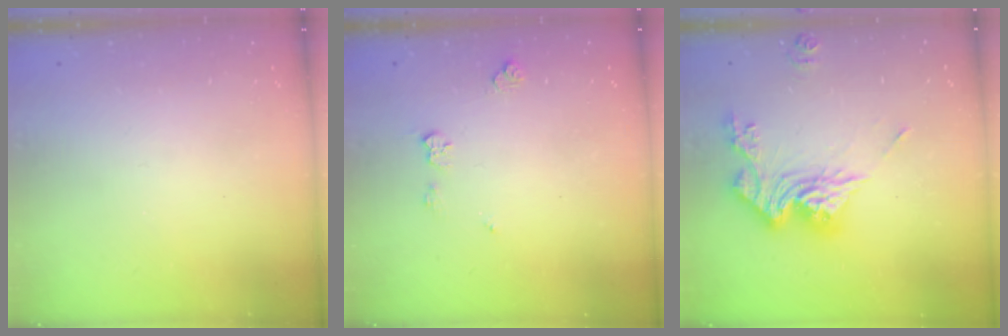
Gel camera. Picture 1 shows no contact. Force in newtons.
{"total": 5.9, "press": 5.9, "slide": 0.8}
{"total": 16.4, "press": 16.3, "slide": 1.9}